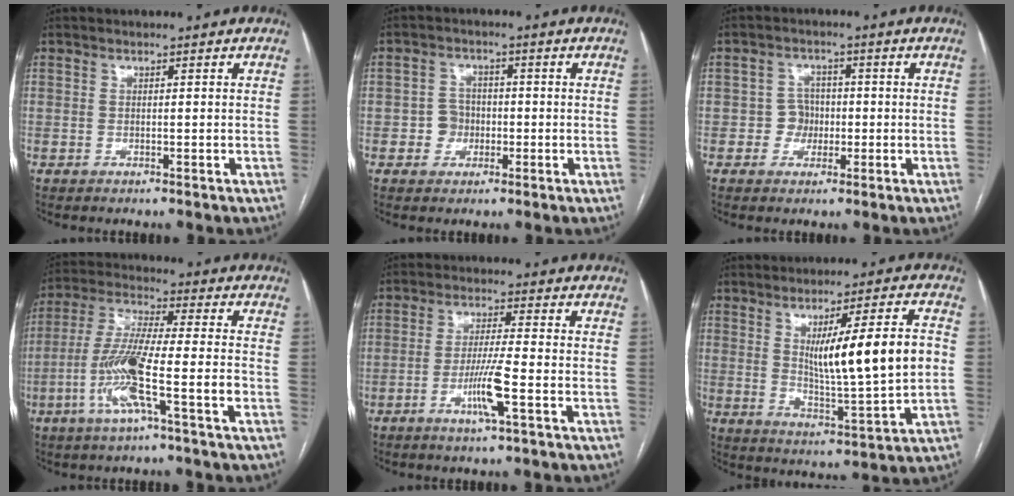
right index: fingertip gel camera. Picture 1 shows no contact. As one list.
[{"total": 3.5, "force": [-0.9, 3.2, 1.0], "torque": [-0.012, 0.013, -0.014]}, {"total": 3.4, "force": [-0.7, 3.2, 0.9], "torque": [-0.007, 0.013, -0.010]}, {"total": 12.1, "force": [-4.4, 0.2, 11.3], "torque": [-0.232, -0.001, -0.089]}, {"total": 6.5, "force": [-2.5, -0.4, 6.0], "torque": [-0.116, -0.010, -0.048]}, {"total": 14.0, "force": [1.7, 0.7, 13.9], "torque": [-0.220, -0.004, 0.033]}]